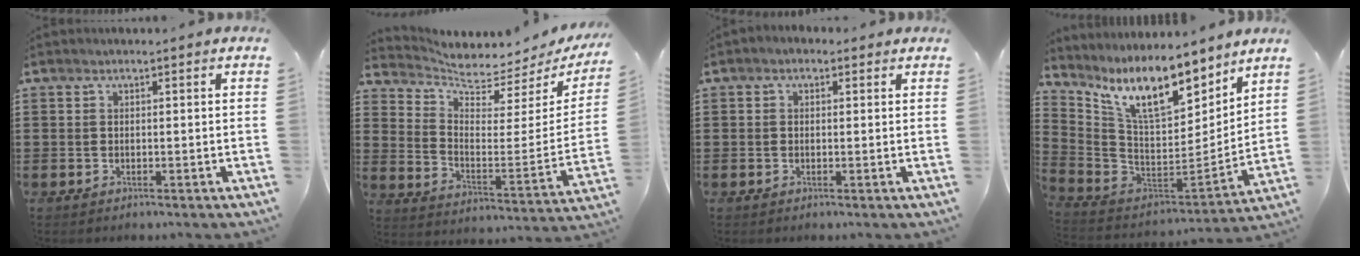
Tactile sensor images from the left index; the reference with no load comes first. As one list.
[{"total": 4.1, "force": [4.0, 0.5, 0.7], "torque": [-0.041, -0.043, 0.063]}, {"total": 1.0, "force": [0.0, 0.8, 0.6], "torque": [-0.012, 0.006, -0.002]}, {"total": 12.7, "force": [8.7, 3.5, 8.5], "torque": [-0.187, -0.046, 0.154]}]